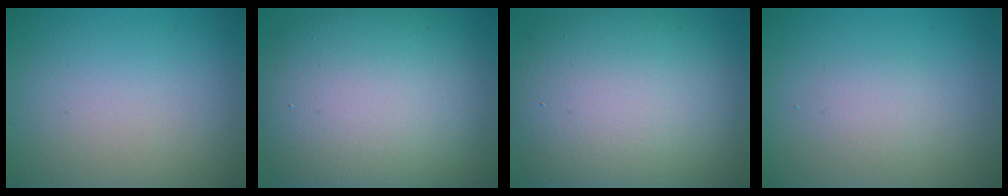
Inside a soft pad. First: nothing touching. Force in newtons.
{"total": 14.3, "press": 14.2, "slide": 0.7}
{"total": 12.6, "press": 12.6, "slide": 1.5}
{"total": 1.3, "press": 1.3, "slide": 0.0}